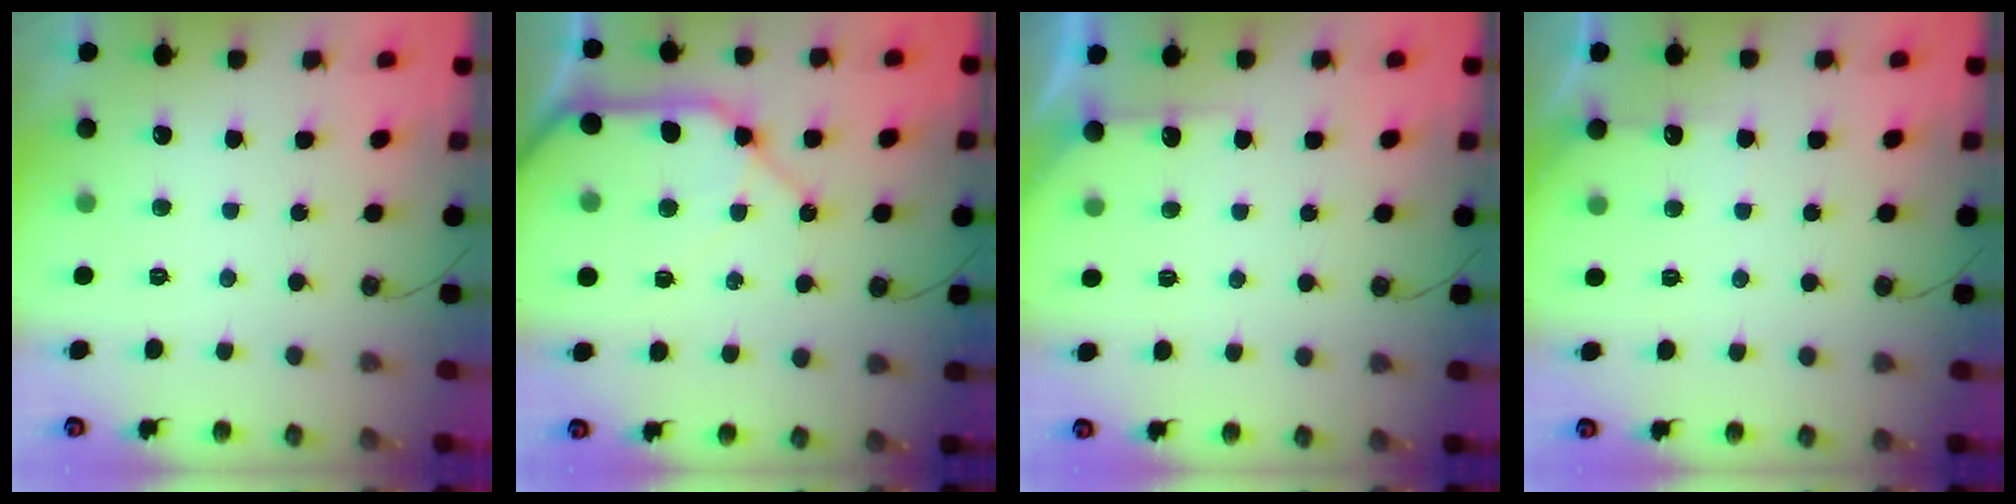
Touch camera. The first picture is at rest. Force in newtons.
{"total": 16.8, "press": 16.7, "slide": 2.3}
{"total": 5.5, "press": 5.5, "slide": 0.4}
{"total": 2.8, "press": 2.8, "slide": 0.4}